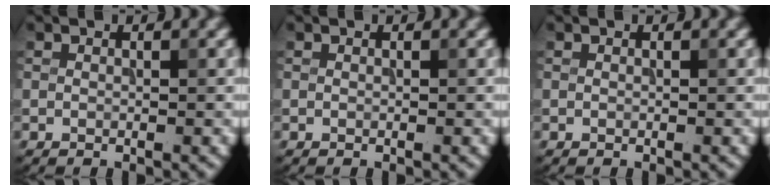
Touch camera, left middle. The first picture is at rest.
{"total": 0.0}
{"total": 0.0}